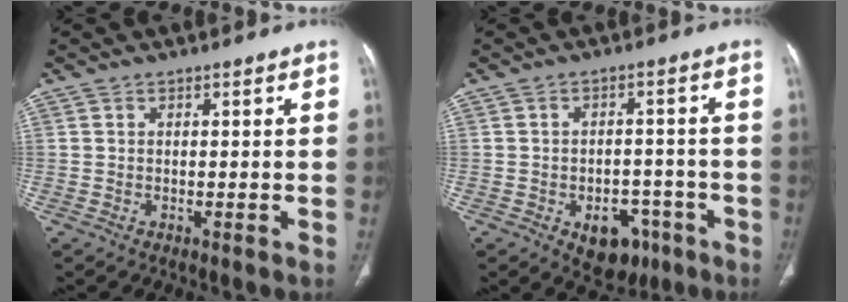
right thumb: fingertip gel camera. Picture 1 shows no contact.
{"total": 8.9, "force": [-4.3, 6.0, 5.0], "torque": [-0.036, 0.029, -0.048]}